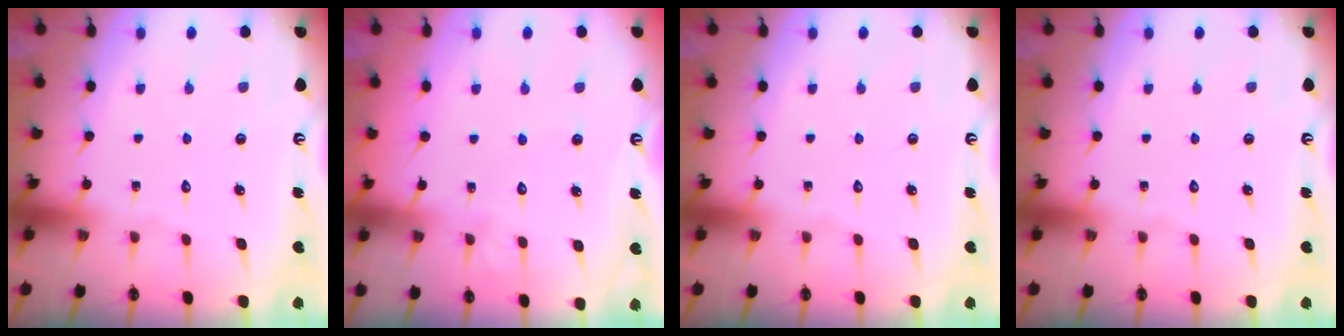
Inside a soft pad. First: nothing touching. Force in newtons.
{"total": 4.0, "press": 4.0, "slide": 0.3}
{"total": 0.0}
{"total": 0.0}